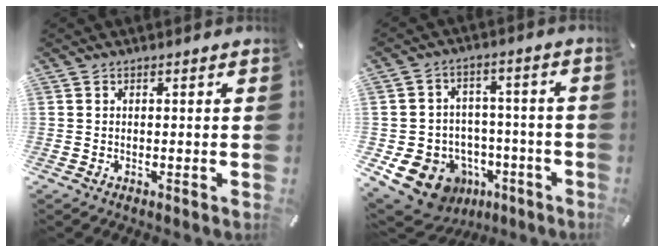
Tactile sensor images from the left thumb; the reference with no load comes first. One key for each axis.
{"total": 14.1, "fx": -6.3, "fy": 11.4, "fz": 5.5, "tx": -0.094, "ty": 0.033, "tz": -0.096}